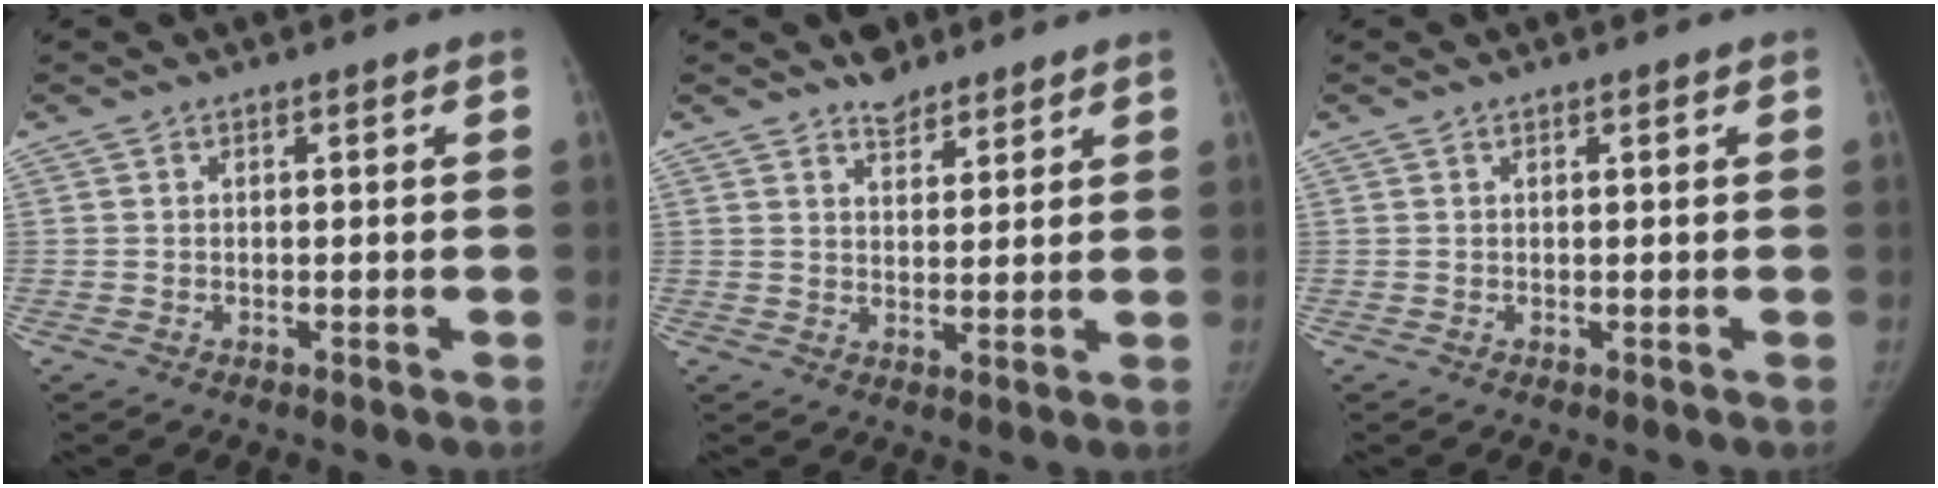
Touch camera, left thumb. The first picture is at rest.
{"total": 4.9, "force": [4.1, 2.3, 1.4], "torque": [-0.002, -0.030, 0.070]}
{"total": 0.6, "force": [0.4, 0.1, 0.3], "torque": [-0.005, -0.001, 0.007]}